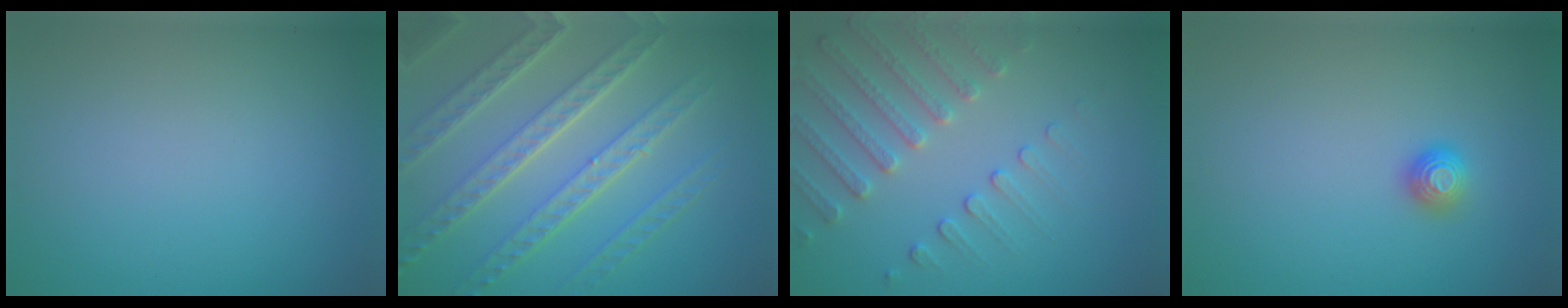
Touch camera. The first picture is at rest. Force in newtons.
{"total": 8.1, "press": 5.6, "slide": 5.9}
{"total": 3.8, "press": 3.6, "slide": 1.1}
{"total": 1.1, "press": 1.0, "slide": 0.3}